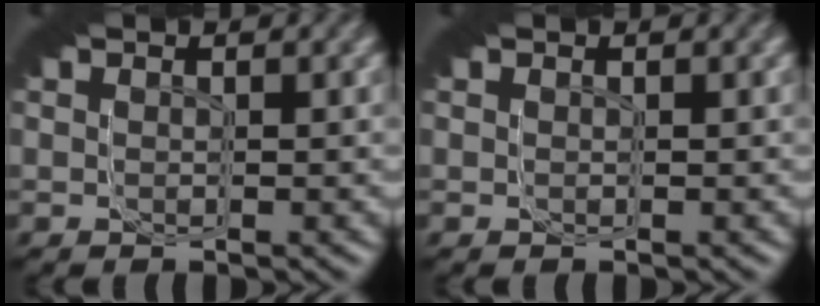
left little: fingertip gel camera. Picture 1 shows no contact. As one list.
[{"total": 0.0}]